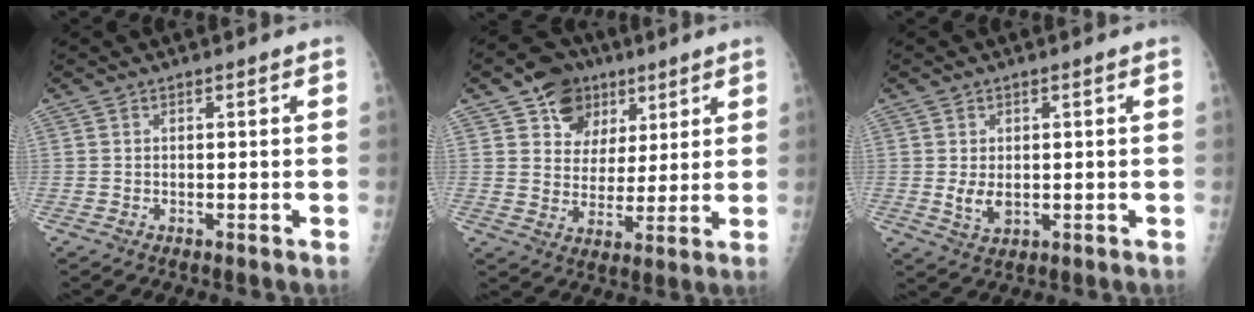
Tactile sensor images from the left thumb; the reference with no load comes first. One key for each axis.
{"total": 11.5, "fx": 6.1, "fy": 9.0, "fz": 3.6, "tx": -0.015, "ty": -0.015, "tz": 0.102}
{"total": 4.0, "fx": -0.1, "fy": 2.6, "fz": 3.0, "tx": -0.042, "ty": -0.006, "tz": 0.007}